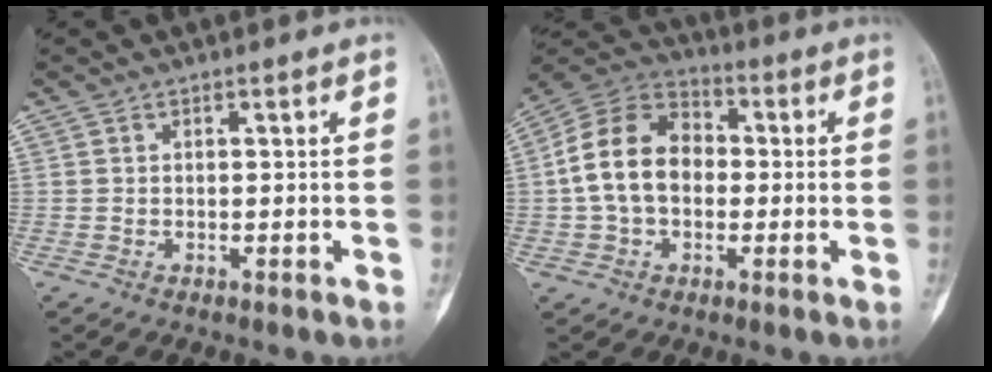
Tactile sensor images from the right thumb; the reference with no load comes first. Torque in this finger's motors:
{"motor_torque": [0.77, 0.85, 1.19, 0.00, 0.35]}